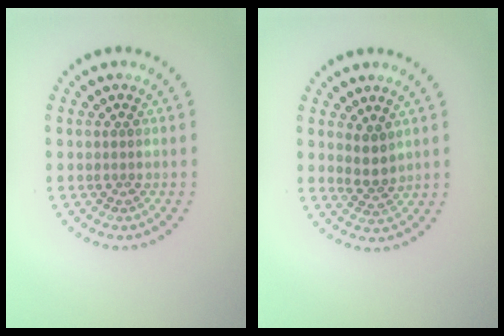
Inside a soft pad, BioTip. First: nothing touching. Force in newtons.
{"total": 2.2, "press": 1.8, "slide": 1.2}